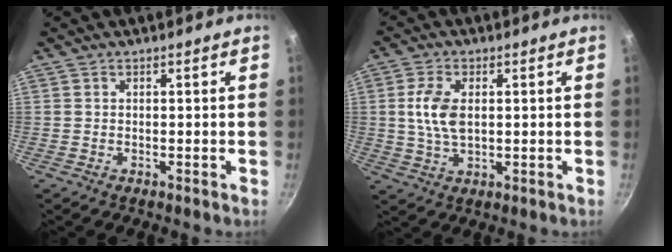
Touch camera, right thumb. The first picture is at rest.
{"total": 7.4, "force": [1.0, 4.2, 6.0], "torque": [-0.117, 0.001, 0.020]}